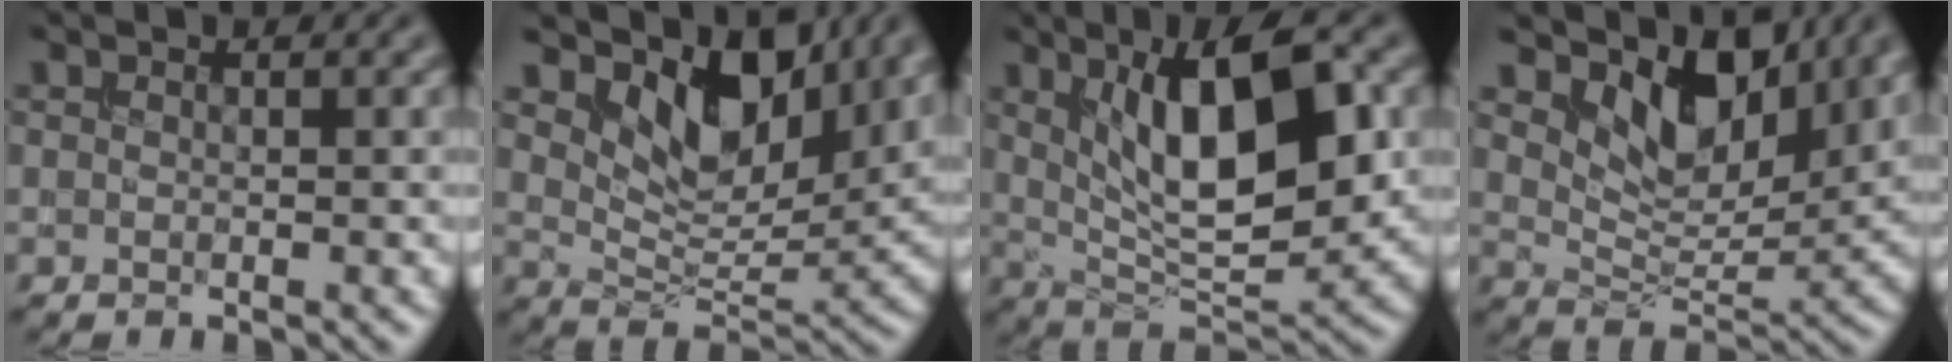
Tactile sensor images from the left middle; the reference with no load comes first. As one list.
[{"total": 9.2, "force": [5.3, 4.6, 5.9], "torque": [-0.093, -0.005, 0.090]}, {"total": 10.7, "force": [2.6, 3.9, 9.6], "torque": [-0.148, -0.001, 0.043]}, {"total": 8.3, "force": [4.9, 4.2, 5.2], "torque": [-0.084, -0.009, 0.078]}]